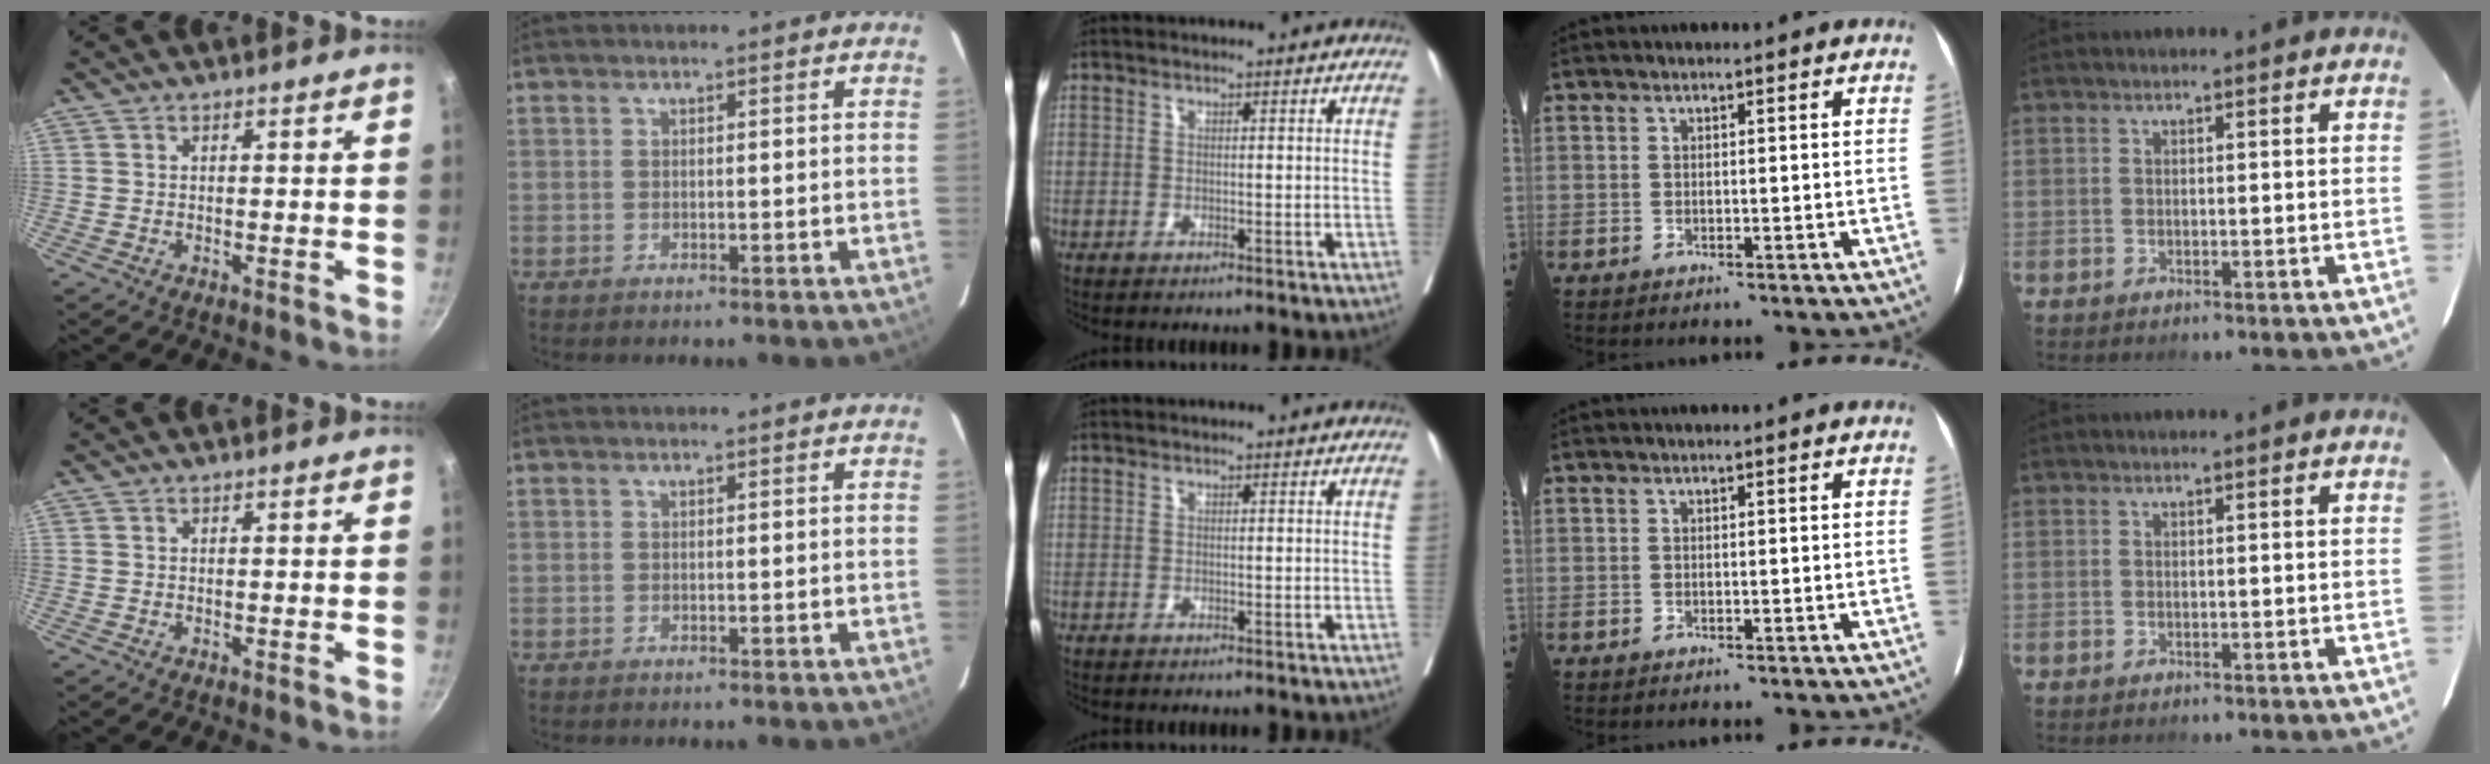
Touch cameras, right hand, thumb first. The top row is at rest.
{}